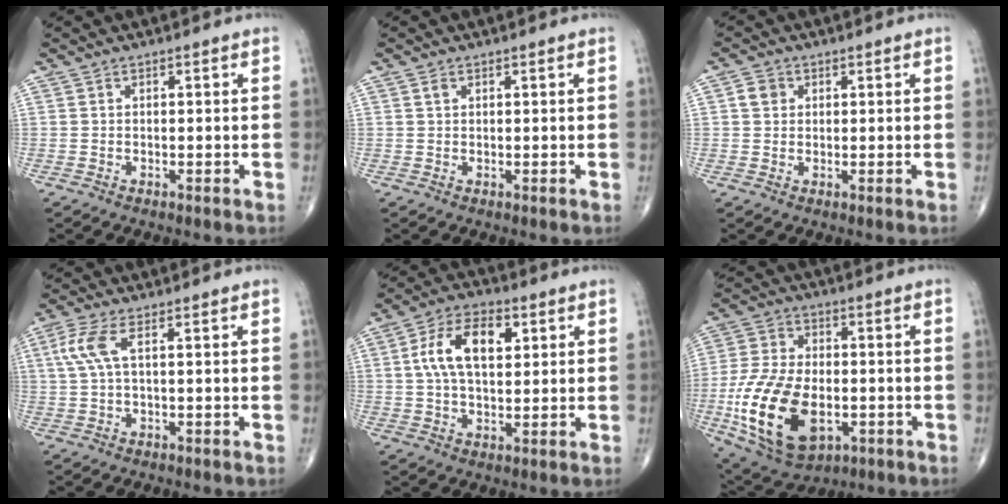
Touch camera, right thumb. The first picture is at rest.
{"total": 0.9, "force": [0.5, 0.6, 0.5], "torque": [-0.007, 0.001, 0.008]}
{"total": 2.8, "force": [0.7, 2.4, 1.2], "torque": [-0.011, 0.002, 0.011]}
{"total": 5.0, "force": [1.3, 1.4, 4.6], "torque": [-0.133, 0.014, 0.030]}
{"total": 11.4, "force": [2.7, 6.2, 9.1], "torque": [-0.153, 0.011, 0.042]}
{"total": 20.8, "force": [-5.3, 12.1, 16.0], "torque": [-0.302, 0.002, -0.079]}